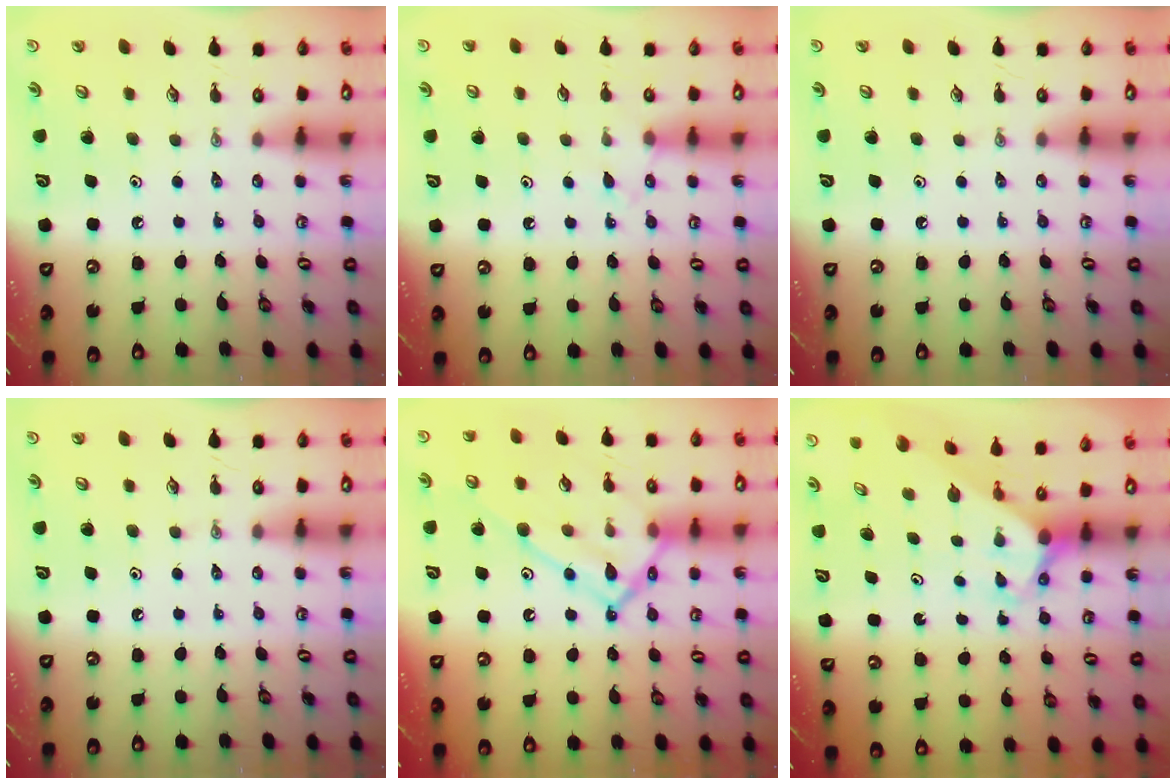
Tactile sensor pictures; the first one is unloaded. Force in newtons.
{"total": 5.5, "press": 5.5, "slide": 0.7}
{"total": 0.0}
{"total": 0.0}
{"total": 17.0, "press": 16.9, "slide": 1.5}
{"total": 3.0, "press": 3.0, "slide": 0.2}